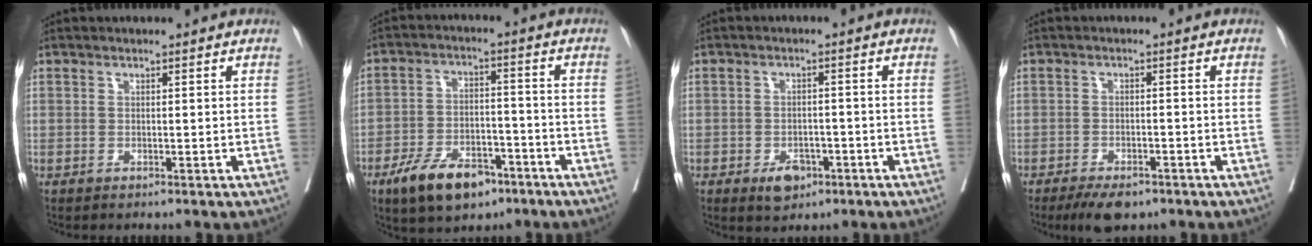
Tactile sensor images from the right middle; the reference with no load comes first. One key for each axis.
{"total": 10.2, "fx": -6.6, "fy": 4.9, "fz": 6.2, "tx": -0.111, "ty": 0.001, "tz": -0.110}
{"total": 4.0, "fx": -2.2, "fy": 2.5, "fz": 2.2, "tx": -0.031, "ty": 0.003, "tz": -0.026}
{"total": 5.0, "fx": -3.6, "fy": 2.1, "fz": 2.8, "tx": -0.045, "ty": -0.003, "tz": -0.056}